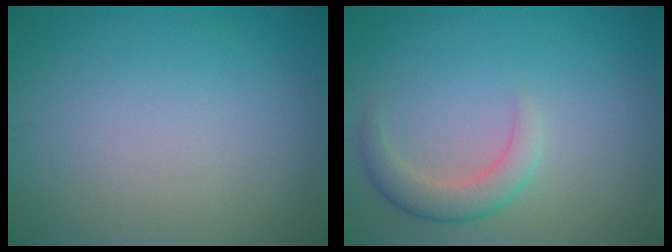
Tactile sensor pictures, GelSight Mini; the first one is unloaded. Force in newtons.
{"total": 2.8, "press": 2.8, "slide": 0.1}